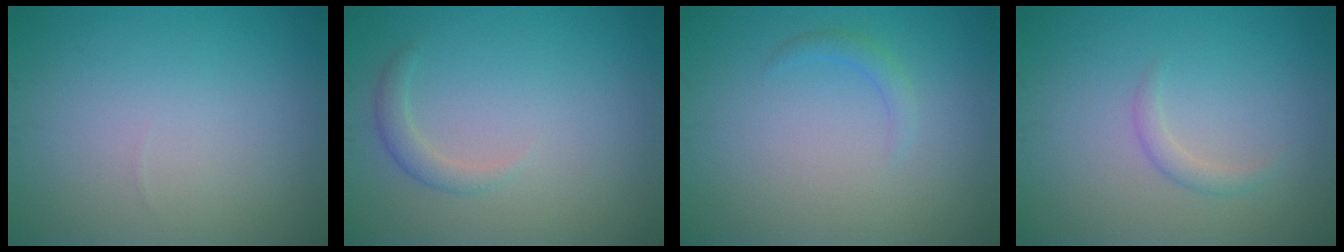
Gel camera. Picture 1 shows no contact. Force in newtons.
{"total": 1.5, "press": 1.5, "slide": 0.1}
{"total": 1.1, "press": 1.1, "slide": 0.2}
{"total": 1.2, "press": 1.2, "slide": 0.1}